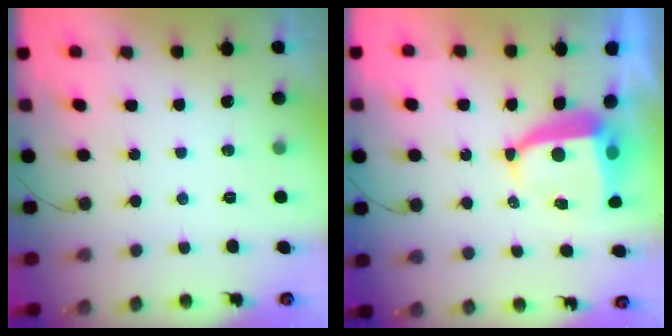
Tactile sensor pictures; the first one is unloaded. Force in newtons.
{"total": 7.7, "press": 7.6, "slide": 1.1}